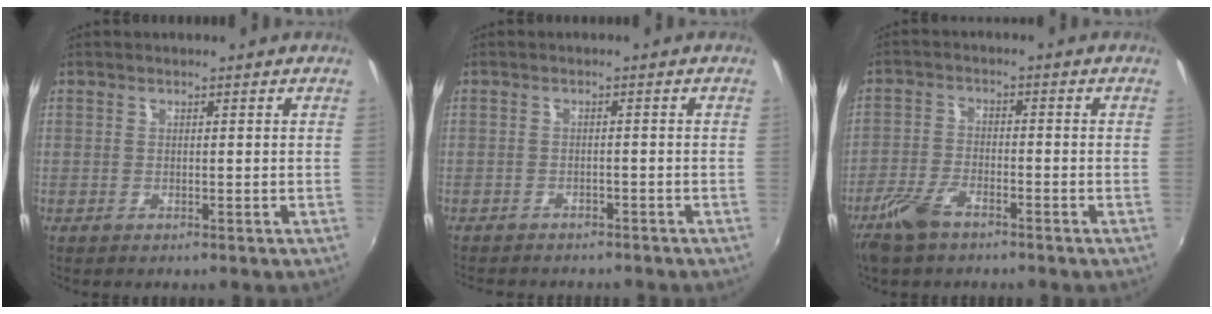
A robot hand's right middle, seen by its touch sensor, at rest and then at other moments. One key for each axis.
{"total": 5.2, "fx": -4.7, "fy": 1.6, "fz": 1.5, "tx": -0.042, "ty": -0.012, "tz": -0.069}
{"total": 6.8, "fx": -4.9, "fy": 2.7, "fz": 4.0, "tx": -0.101, "ty": -0.005, "tz": -0.098}